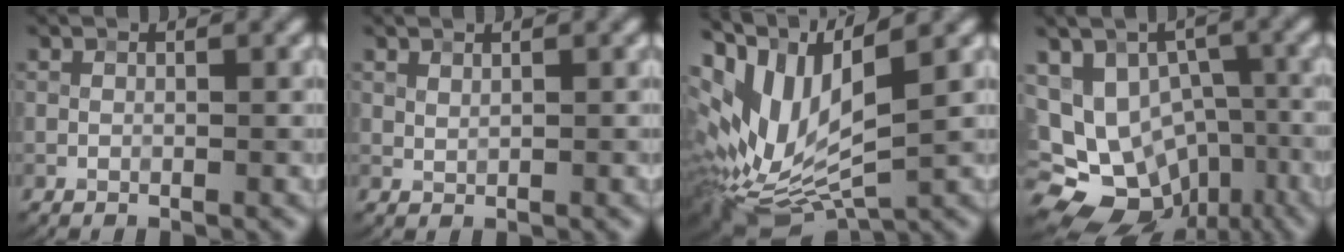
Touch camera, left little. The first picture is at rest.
{"total": 0.5, "force": [0.5, 0.1, 0.2], "torque": [-0.007, -0.001, 0.012]}
{"total": 11.0, "force": [2.2, 5.8, 9.0], "torque": [-0.209, -0.011, 0.047]}
{"total": 15.7, "force": [-4.9, 12.8, 7.6], "torque": [-0.126, -0.011, -0.059]}